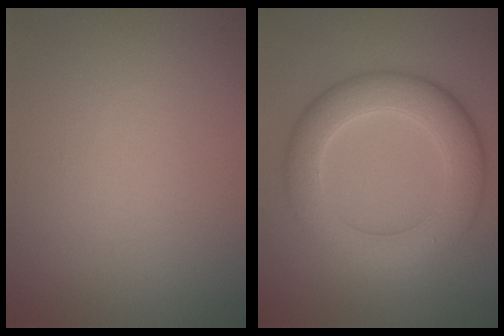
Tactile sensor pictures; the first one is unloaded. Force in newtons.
{"total": 6.5, "press": 6.5, "slide": 0.3}